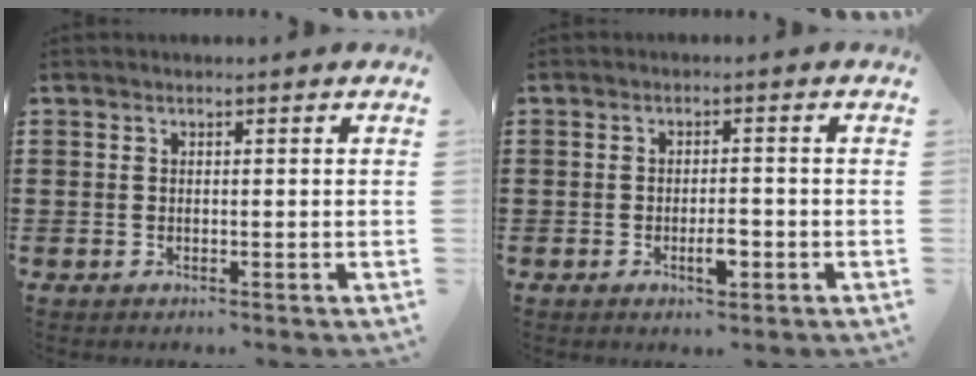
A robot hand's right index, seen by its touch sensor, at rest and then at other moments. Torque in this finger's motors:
{"motor_torque": [0.17, 0.20, 0.09, 0.04]}